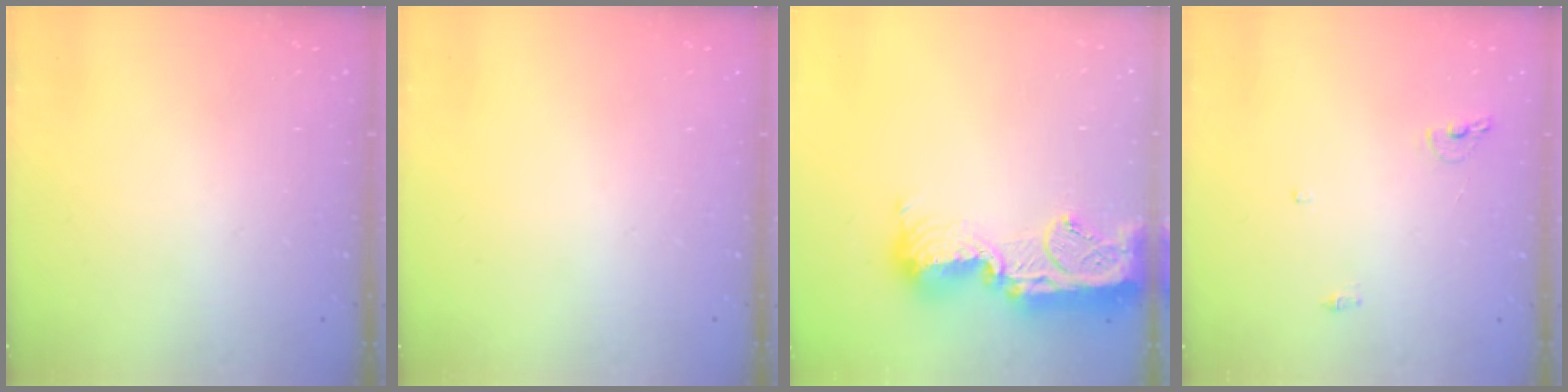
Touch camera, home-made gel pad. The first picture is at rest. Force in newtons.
{"total": 0.0}
{"total": 16.6, "press": 16.6, "slide": 1.4}
{"total": 6.6, "press": 6.6, "slide": 0.7}